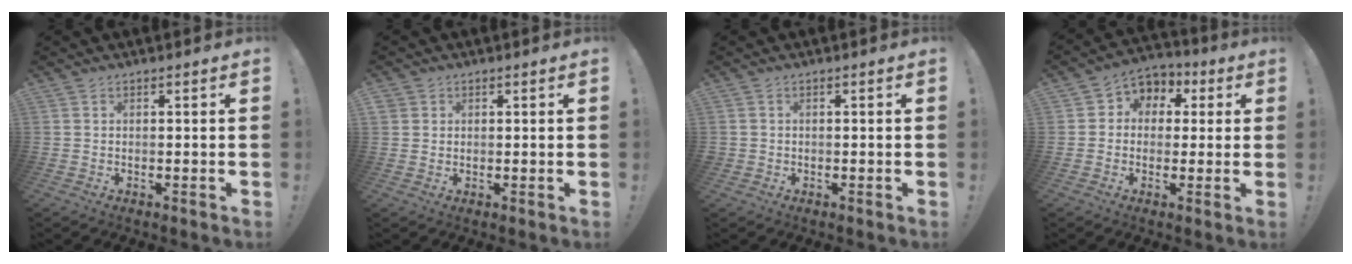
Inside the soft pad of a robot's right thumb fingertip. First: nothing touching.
{"total": 2.3, "force": [1.1, 2.0, 0.3], "torque": [-0.003, -0.003, 0.021]}
{"total": 1.1, "force": [-0.2, 1.1, 0.2], "torque": [-0.004, 0.003, -0.003]}
{"total": 6.3, "force": [-0.5, 6.0, 1.9], "torque": [-0.021, 0.006, -0.004]}